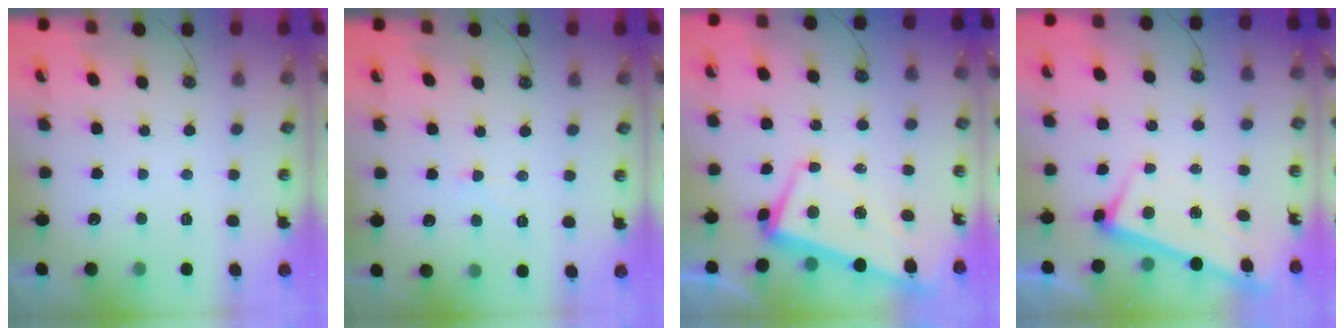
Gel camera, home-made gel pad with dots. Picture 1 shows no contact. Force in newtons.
{"total": 1.5, "press": 1.4, "slide": 0.5}
{"total": 1.6, "press": 0.1, "slide": 1.5}
{"total": 2.8, "press": 2.7, "slide": 0.4}